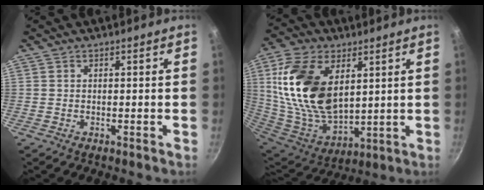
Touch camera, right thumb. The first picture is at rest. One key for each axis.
{"total": 22.0, "fx": 6.3, "fy": 13.0, "fz": 16.7, "tx": -0.303, "ty": -0.033, "tz": 0.133}